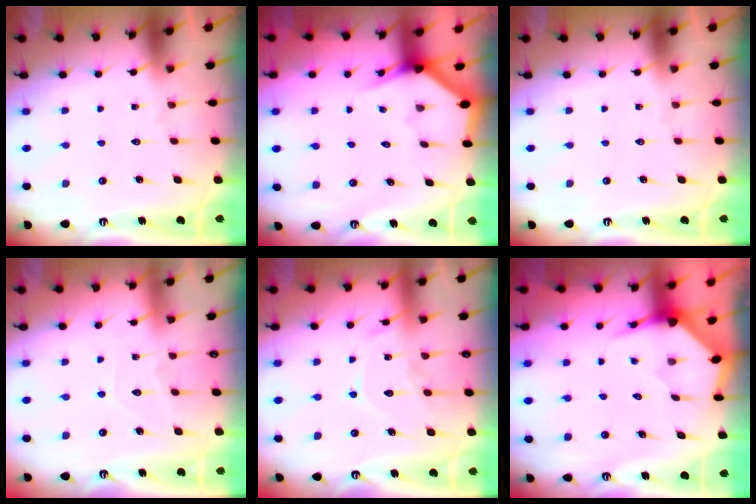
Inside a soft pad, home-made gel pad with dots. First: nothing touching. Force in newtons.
{"total": 3.0, "press": 3.0, "slide": 0.1}
{"total": 0.0}
{"total": 4.5, "press": 4.5, "slide": 0.5}
{"total": 11.5, "press": 11.4, "slide": 1.1}
{"total": 3.7, "press": 3.6, "slide": 0.4}